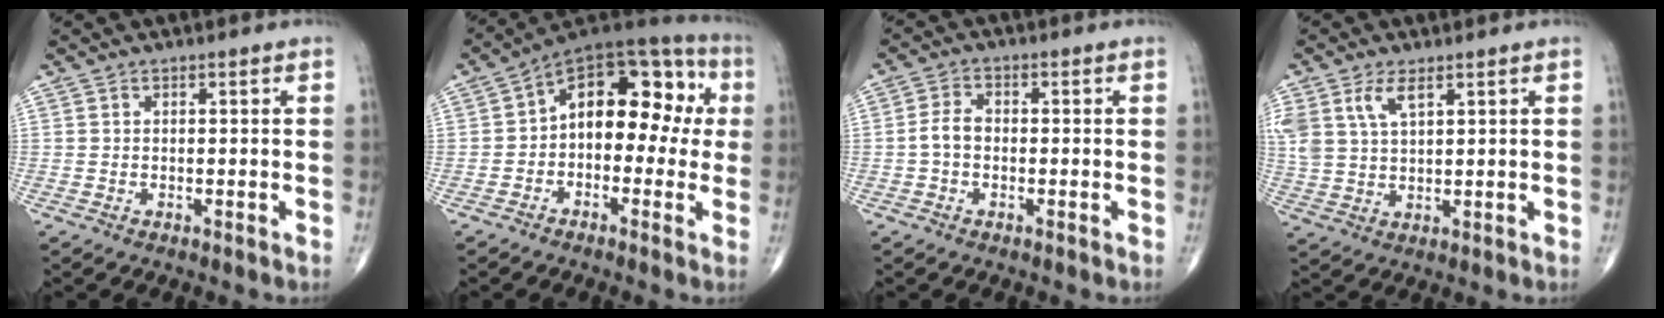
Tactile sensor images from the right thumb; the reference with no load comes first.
{"total": 16.1, "force": [0.8, 9.9, 12.7], "torque": [-0.131, 0.054, -0.006]}
{"total": 3.5, "force": [-0.7, 2.3, 2.5], "torque": [-0.049, 0.013, -0.018]}
{"total": 8.0, "force": [4.0, 4.1, 5.6], "torque": [-0.125, -0.006, 0.086]}